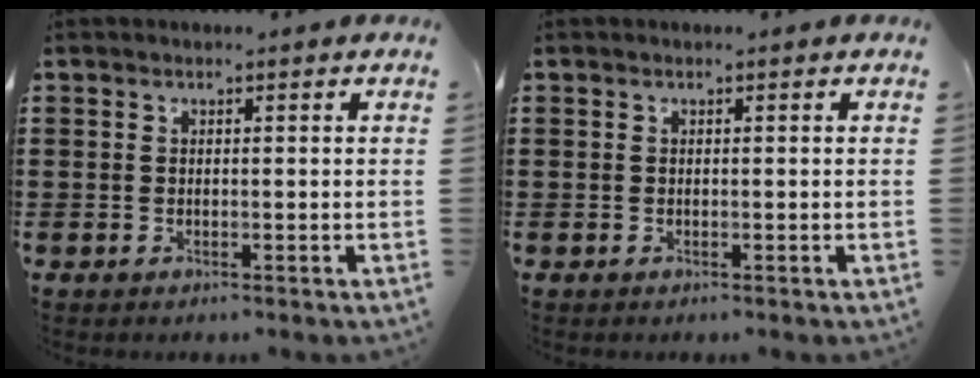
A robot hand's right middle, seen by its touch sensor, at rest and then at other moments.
{"total": 0.0}